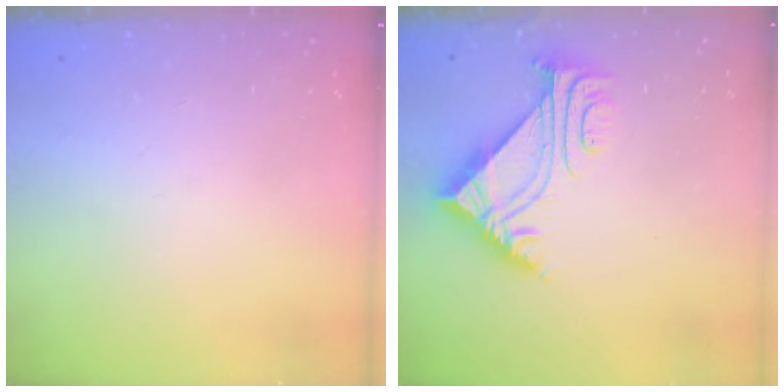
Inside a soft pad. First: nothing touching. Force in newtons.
{"total": 6.5, "press": 6.4, "slide": 0.9}